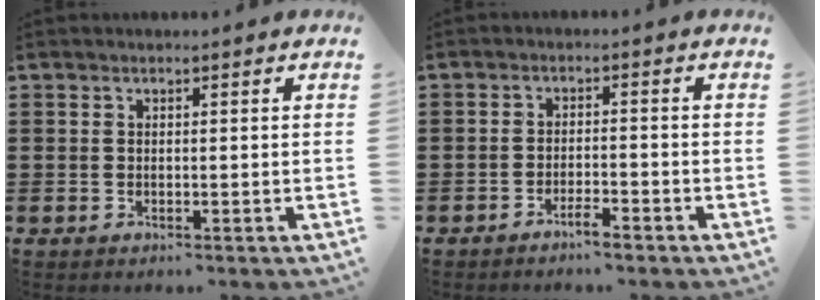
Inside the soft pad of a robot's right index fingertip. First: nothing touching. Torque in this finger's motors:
{"motor_torque": [0.31, 0.34, 0.16, 0.01]}